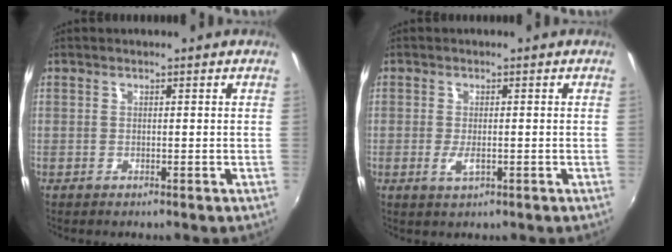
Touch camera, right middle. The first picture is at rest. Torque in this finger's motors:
{"motor_torque": [0.53, -0.48, 0.14, 0.04]}